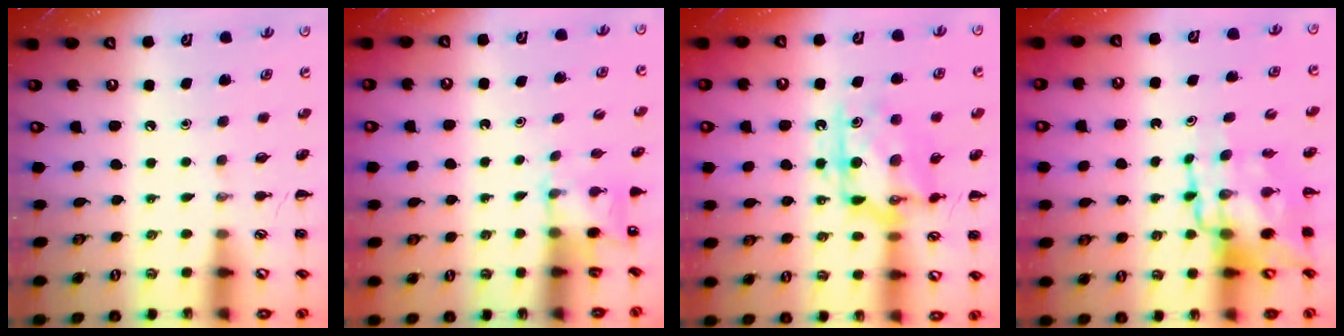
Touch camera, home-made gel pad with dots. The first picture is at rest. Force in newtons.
{"total": 2.8, "press": 2.7, "slide": 0.9}
{"total": 14.0, "press": 14.0, "slide": 0.5}
{"total": 12.5, "press": 12.0, "slide": 3.5}